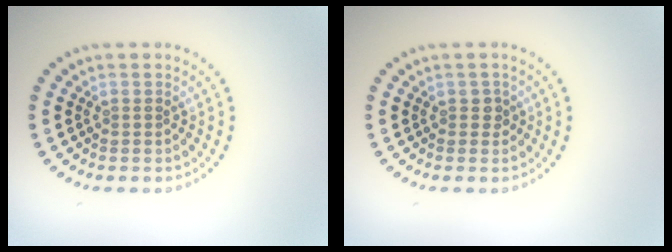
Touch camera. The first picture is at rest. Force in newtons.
{"total": 0.8, "press": 0.8, "slide": 0.3}